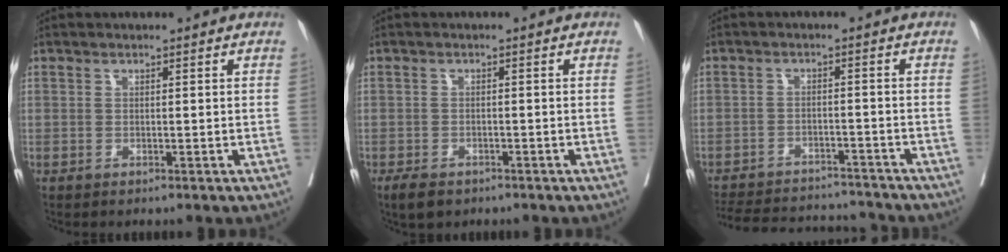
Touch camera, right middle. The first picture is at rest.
{"total": 3.2, "force": [-2.3, 1.7, 1.4], "torque": [-0.026, -0.003, -0.031]}
{"total": 15.4, "force": [-14.5, 2.7, 4.3], "torque": [-0.099, -0.002, -0.201]}